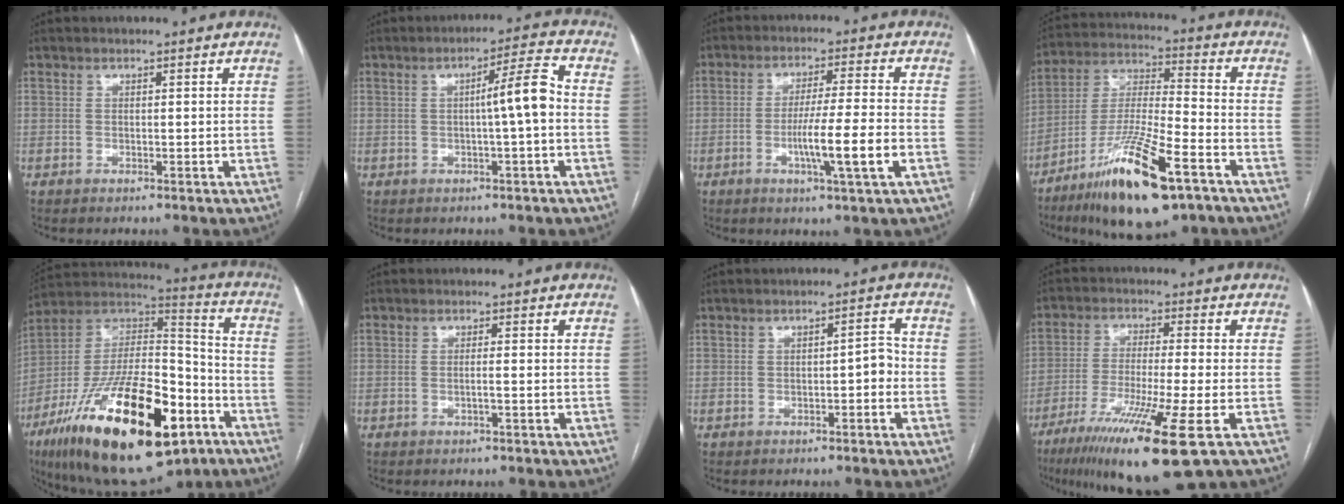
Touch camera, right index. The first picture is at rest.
{"total": 6.2, "force": [-0.3, -0.2, 6.1], "torque": [-0.091, 0.014, -0.006]}
{"total": 9.2, "force": [-2.7, -0.7, 8.8], "torque": [-0.152, -0.011, -0.049]}
{"total": 18.0, "force": [-10.3, 2.9, 14.6], "torque": [-0.286, -0.032, -0.180]}
{"total": 32.1, "force": [-15.7, 11.3, 25.7], "torque": [-0.447, -0.013, -0.252]}
{"total": 1.1, "force": [-0.3, -0.1, 1.1], "torque": [-0.020, 0.000, -0.004]}
{"total": 2.9, "force": [-0.8, 0.9, 2.6], "torque": [-0.031, 0.012, -0.012]}
{"total": 15.5, "force": [-8.2, 0.0, 13.2], "torque": [-0.234, -0.042, -0.141]}